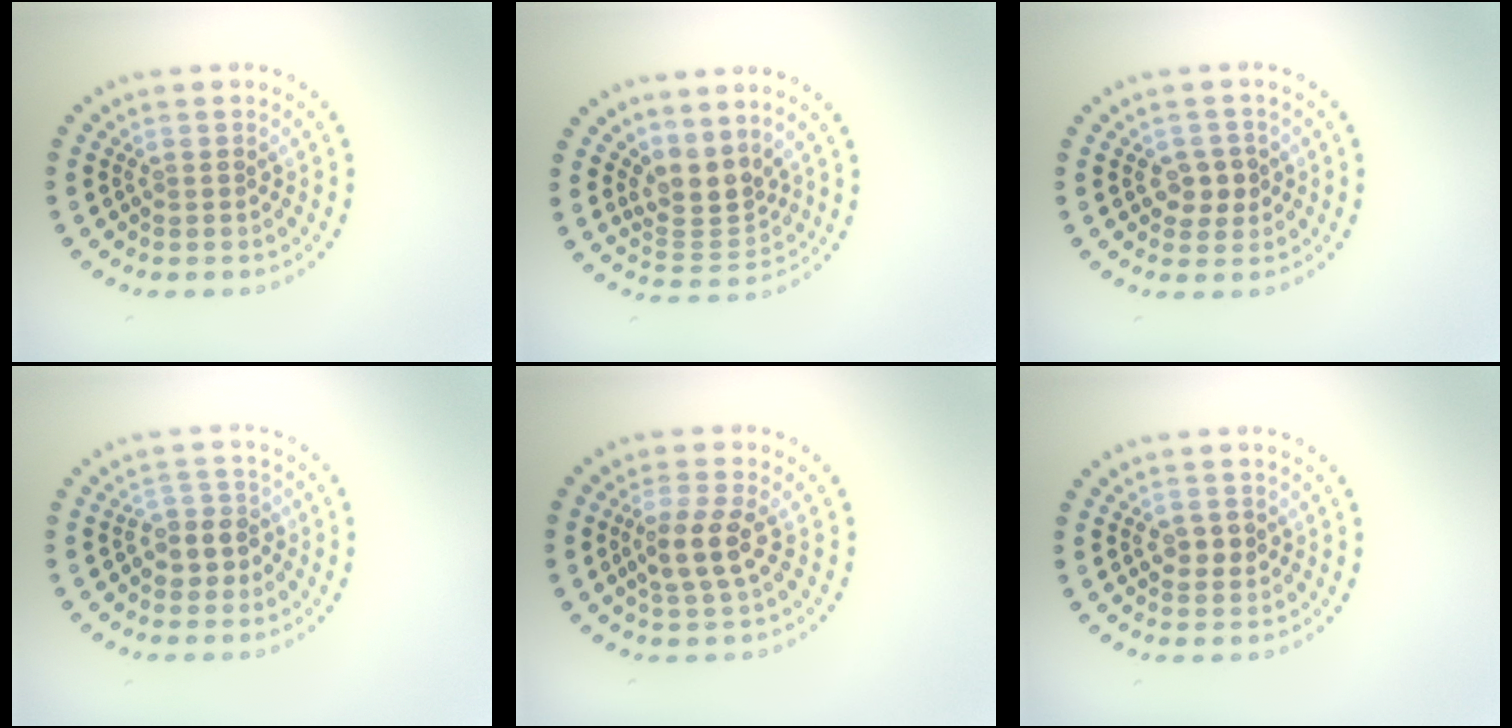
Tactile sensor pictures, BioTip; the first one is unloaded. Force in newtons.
{"total": 3.1, "press": 2.3, "slide": 2.0}
{"total": 2.2, "press": 2.2, "slide": 0.5}
{"total": 2.6, "press": 2.2, "slide": 1.3}
{"total": 3.3, "press": 3.2, "slide": 1.1}
{"total": 1.9, "press": 1.9, "slide": 0.1}